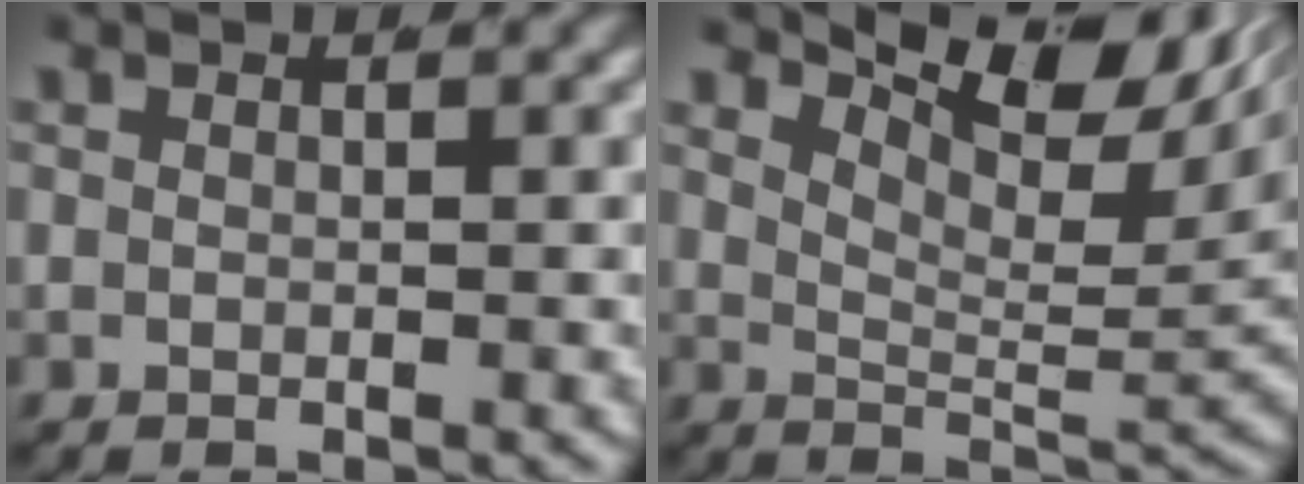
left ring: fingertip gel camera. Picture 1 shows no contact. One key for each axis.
{"total": 8.4, "fx": 4.7, "fy": 2.5, "fz": 6.6, "tx": -0.076, "ty": 0.001, "tz": 0.076}